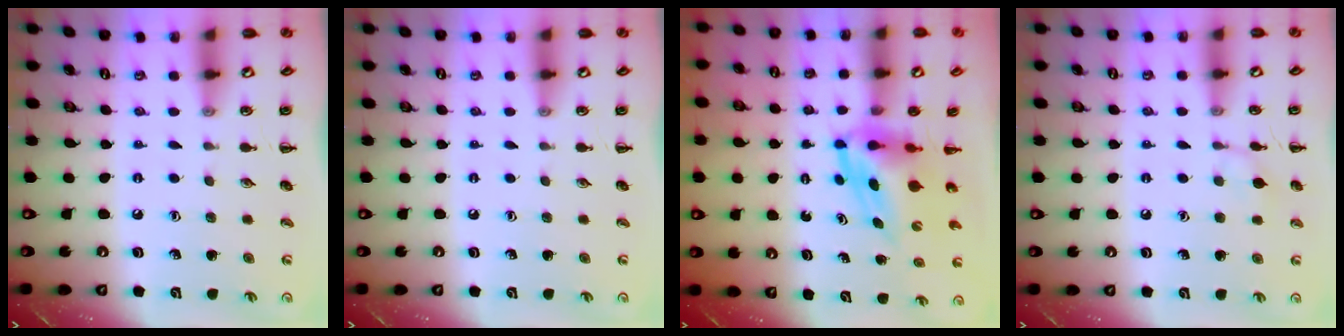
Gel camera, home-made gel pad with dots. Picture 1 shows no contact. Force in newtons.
{"total": 0.0}
{"total": 4.5, "press": 4.4, "slide": 0.7}
{"total": 7.0, "press": 6.8, "slide": 1.5}